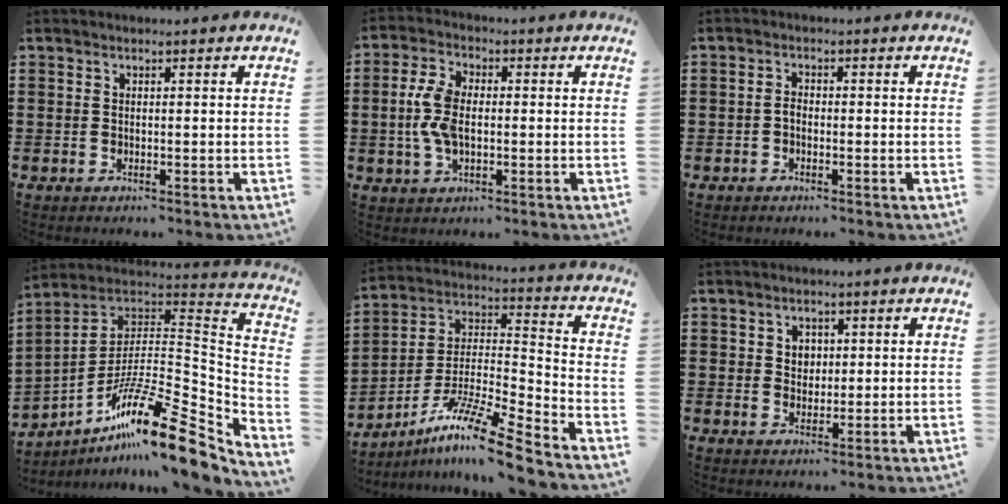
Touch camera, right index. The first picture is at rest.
{"total": 6.8, "force": [-0.2, 3.9, 5.6], "torque": [-0.135, 0.003, -0.011]}
{"total": 1.4, "force": [-0.6, 0.9, 1.0], "torque": [-0.022, 0.002, -0.011]}
{"total": 17.8, "force": [-11.9, 3.6, 12.8], "torque": [-0.199, 0.023, -0.216]}
{"total": 13.0, "force": [-10.3, 0.6, 7.8], "torque": [-0.142, 0.017, -0.200]}
{"total": 2.4, "force": [1.0, 2.1, 0.7], "torque": [-0.023, 0.011, 0.016]}